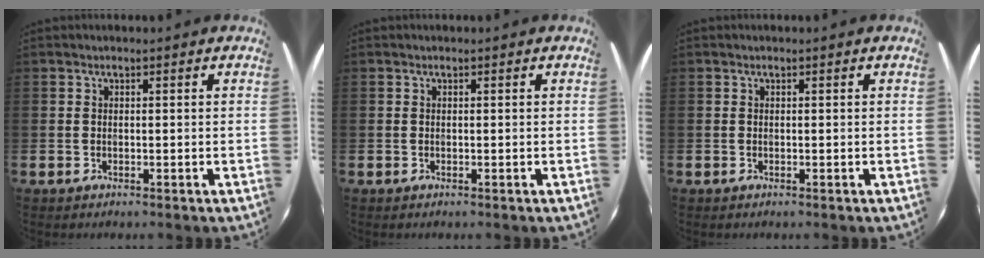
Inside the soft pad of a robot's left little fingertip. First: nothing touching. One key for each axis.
{"total": 0.0}
{"total": 0.0}